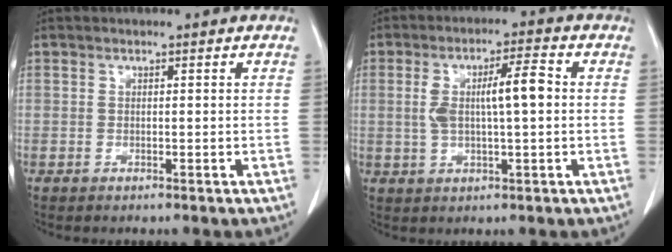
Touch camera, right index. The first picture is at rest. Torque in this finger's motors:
{"motor_torque": [0.40, 0.23, 0.19, 0.10]}